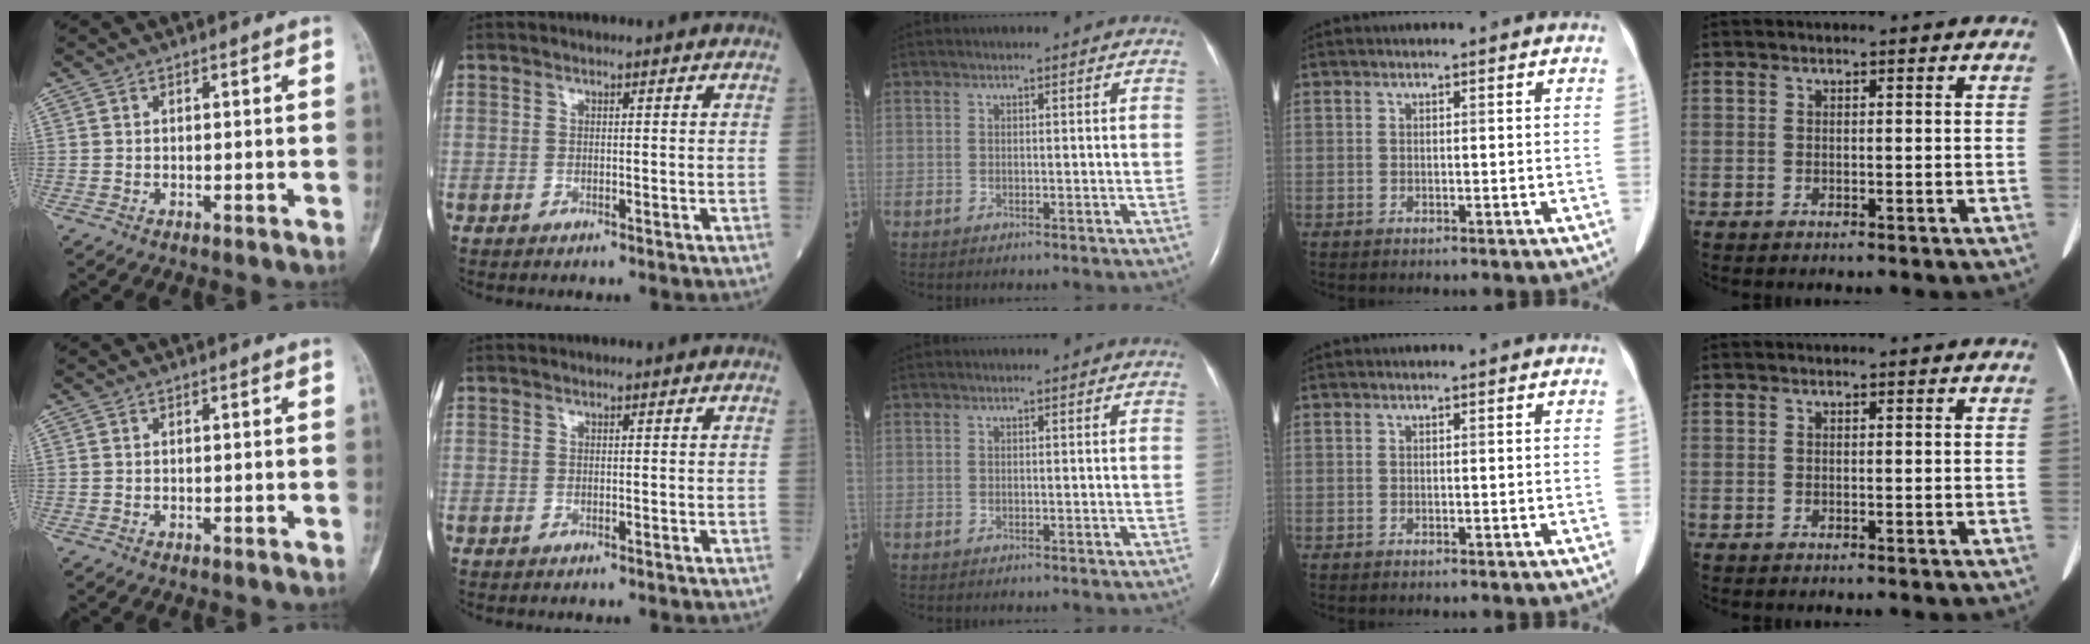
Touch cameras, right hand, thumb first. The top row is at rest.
{}